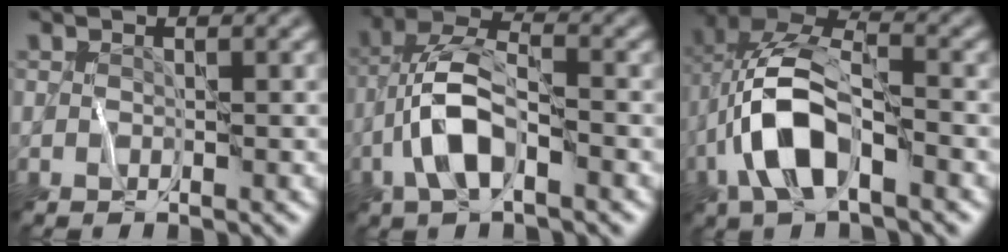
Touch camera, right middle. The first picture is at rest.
{"total": 5.8, "force": [-2.1, 2.4, 4.8], "torque": [-0.096, 0.011, -0.044]}
{"total": 8.3, "force": [-2.7, 3.9, 6.8], "torque": [-0.144, 0.013, -0.056]}